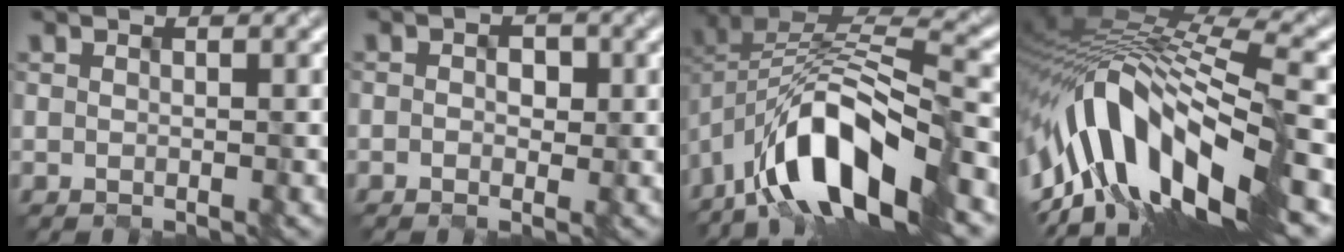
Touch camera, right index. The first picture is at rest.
{"total": 1.3, "force": [-0.1, 0.9, 0.8], "torque": [-0.004, 0.001, -0.003]}
{"total": 12.0, "force": [-6.4, 4.3, 9.2], "torque": [-0.156, 0.009, -0.119]}
{"total": 13.4, "force": [-4.2, 5.4, 11.5], "torque": [-0.208, 0.011, -0.069]}